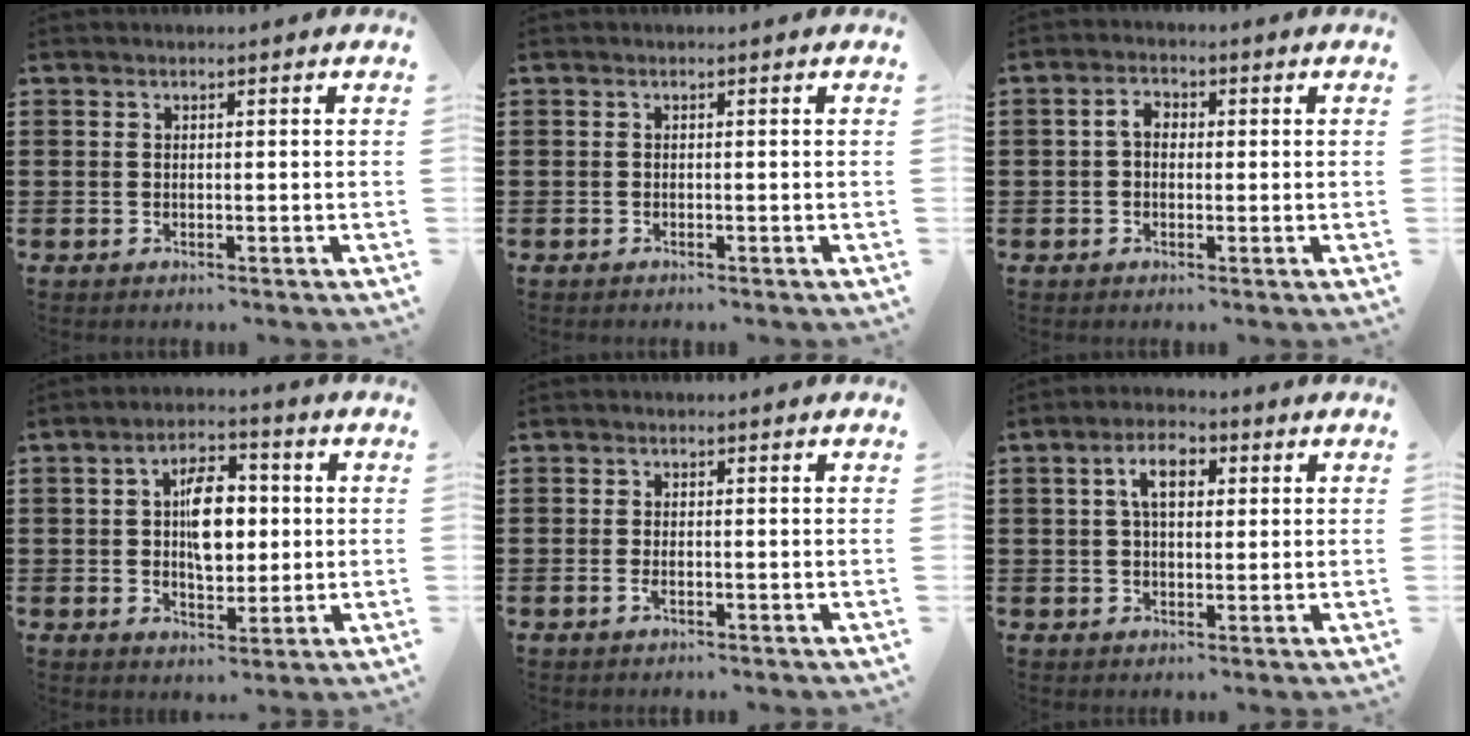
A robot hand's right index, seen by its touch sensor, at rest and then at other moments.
{"total": 0.0}
{"total": 2.9, "force": [0.0, 2.0, 2.1], "torque": [-0.051, 0.006, -0.005]}
{"total": 8.1, "force": [1.0, 4.0, 6.9], "torque": [-0.121, 0.007, 0.015]}
{"total": 1.1, "force": [-0.2, 0.2, 1.0], "torque": [-0.027, -0.009, -0.004]}
{"total": 5.0, "force": [1.4, 2.8, 3.9], "torque": [-0.080, 0.011, 0.017]}